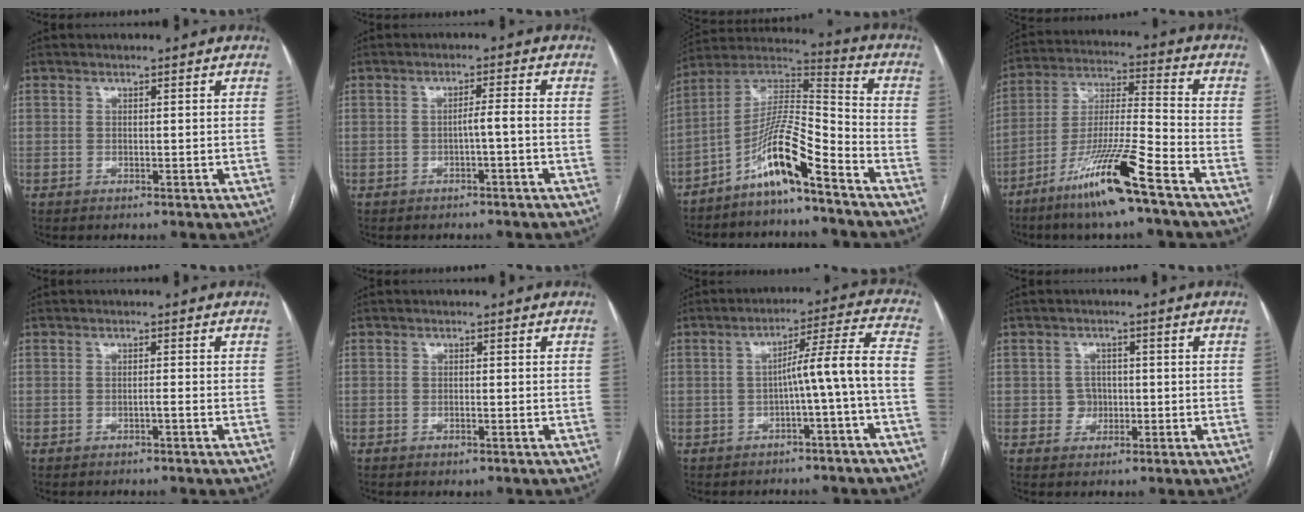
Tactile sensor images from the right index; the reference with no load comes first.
{"total": 2.2, "force": [-0.9, -0.2, 1.9], "torque": [-0.029, 0.004, -0.018]}
{"total": 11.9, "force": [-7.6, 0.7, 9.1], "torque": [-0.172, 0.017, -0.142]}
{"total": 14.6, "force": [-9.1, -0.1, 11.4], "torque": [-0.223, -0.024, -0.169]}
{"total": 0.6, "force": [-0.4, -0.1, 0.5], "torque": [-0.007, 0.002, -0.010]}
{"total": 0.7, "force": [-0.4, 0.2, 0.6], "torque": [-0.008, -0.002, 0.000]}
{"total": 8.3, "force": [-2.4, -1.3, 7.8], "torque": [-0.110, 0.027, -0.032]}
{"total": 2.4, "force": [-0.4, 2.3, 0.5], "torque": [0.002, 0.008, -0.006]}